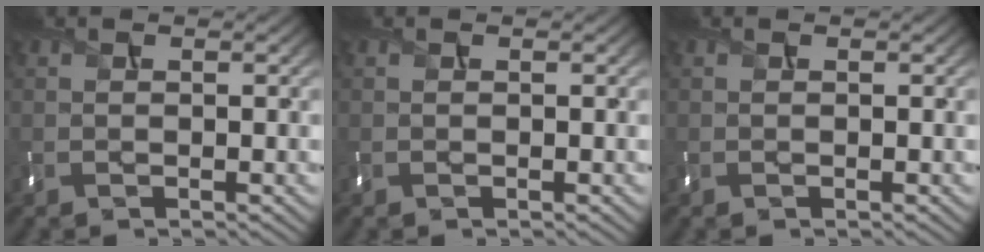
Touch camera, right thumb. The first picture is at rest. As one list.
[{"total": 0.0}, {"total": 0.0}]